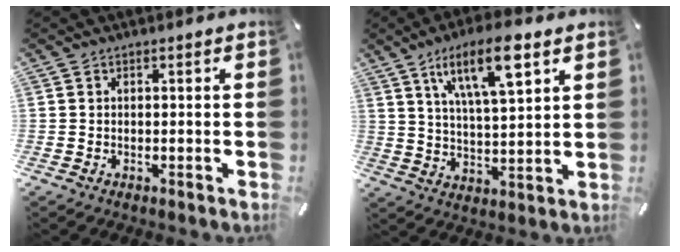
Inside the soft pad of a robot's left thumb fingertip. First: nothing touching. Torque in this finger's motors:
{"motor_torque": [2.64, 2.37, 1.46, -1.31, 0.41]}